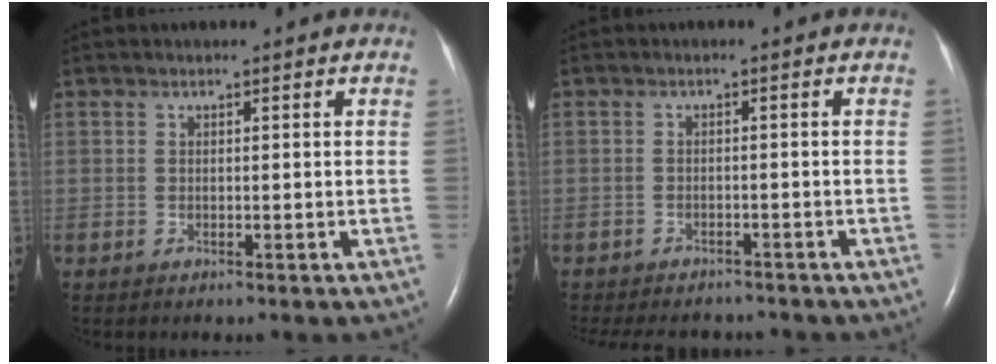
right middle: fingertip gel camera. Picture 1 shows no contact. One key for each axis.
{"total": 10.7, "fx": -9.6, "fy": 3.5, "fz": 3.2, "tx": -0.067, "ty": -0.002, "tz": -0.122}